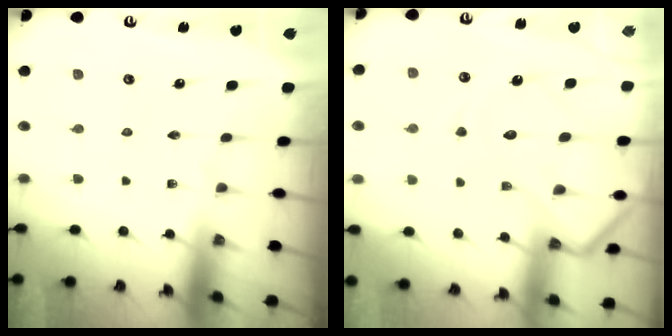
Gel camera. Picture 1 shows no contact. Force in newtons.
{"total": 14.7, "press": 14.6, "slide": 1.4}